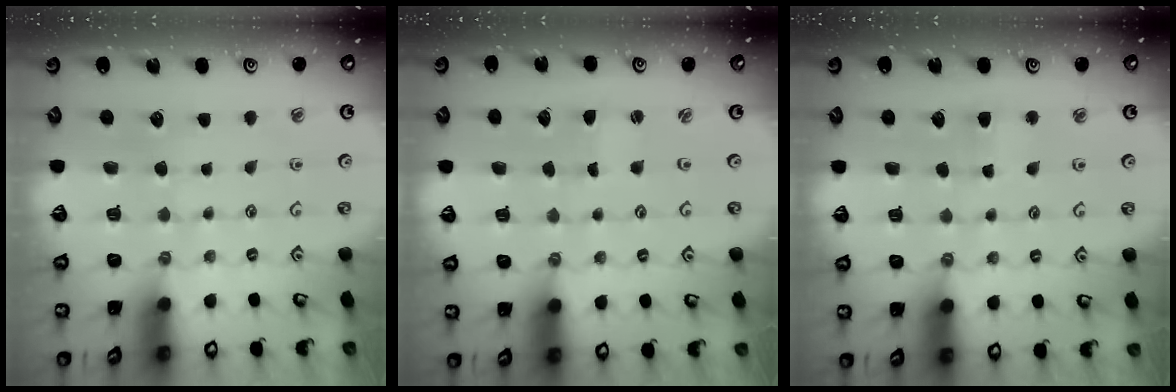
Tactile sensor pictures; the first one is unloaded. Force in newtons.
{"total": 0.0}
{"total": 2.7, "press": 2.7, "slide": 0.4}